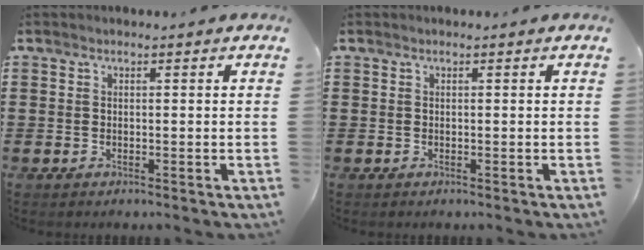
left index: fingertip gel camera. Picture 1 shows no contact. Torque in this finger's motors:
{"motor_torque": [0.02, 0.01, -0.01, -0.01]}